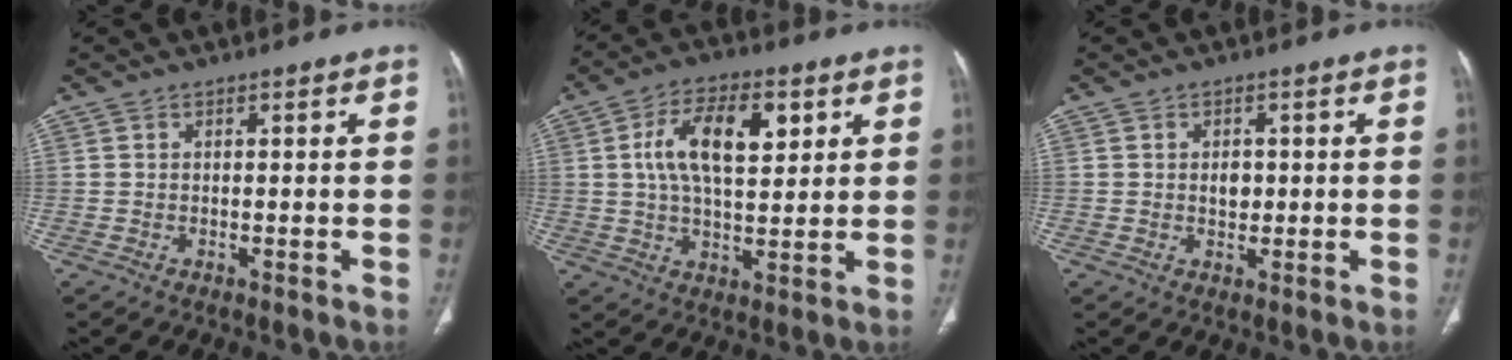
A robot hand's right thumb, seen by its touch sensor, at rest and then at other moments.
{"total": 13.0, "force": [3.8, 6.4, 10.6], "torque": [-0.172, -0.001, 0.066]}
{"total": 2.4, "force": [0.2, 1.8, 1.6], "torque": [-0.012, 0.001, 0.003]}